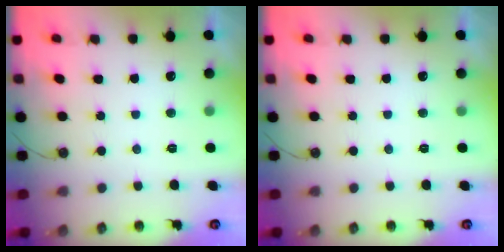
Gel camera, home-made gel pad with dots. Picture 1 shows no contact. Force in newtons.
{"total": 0.0}